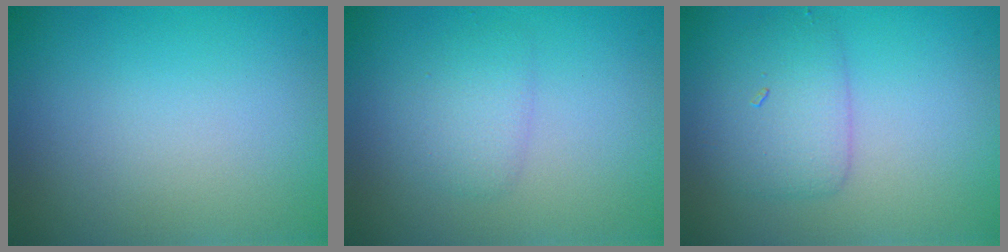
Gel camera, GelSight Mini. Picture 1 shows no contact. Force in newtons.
{"total": 2.1, "press": 2.1, "slide": 0.1}
{"total": 3.2, "press": 3.2, "slide": 0.1}